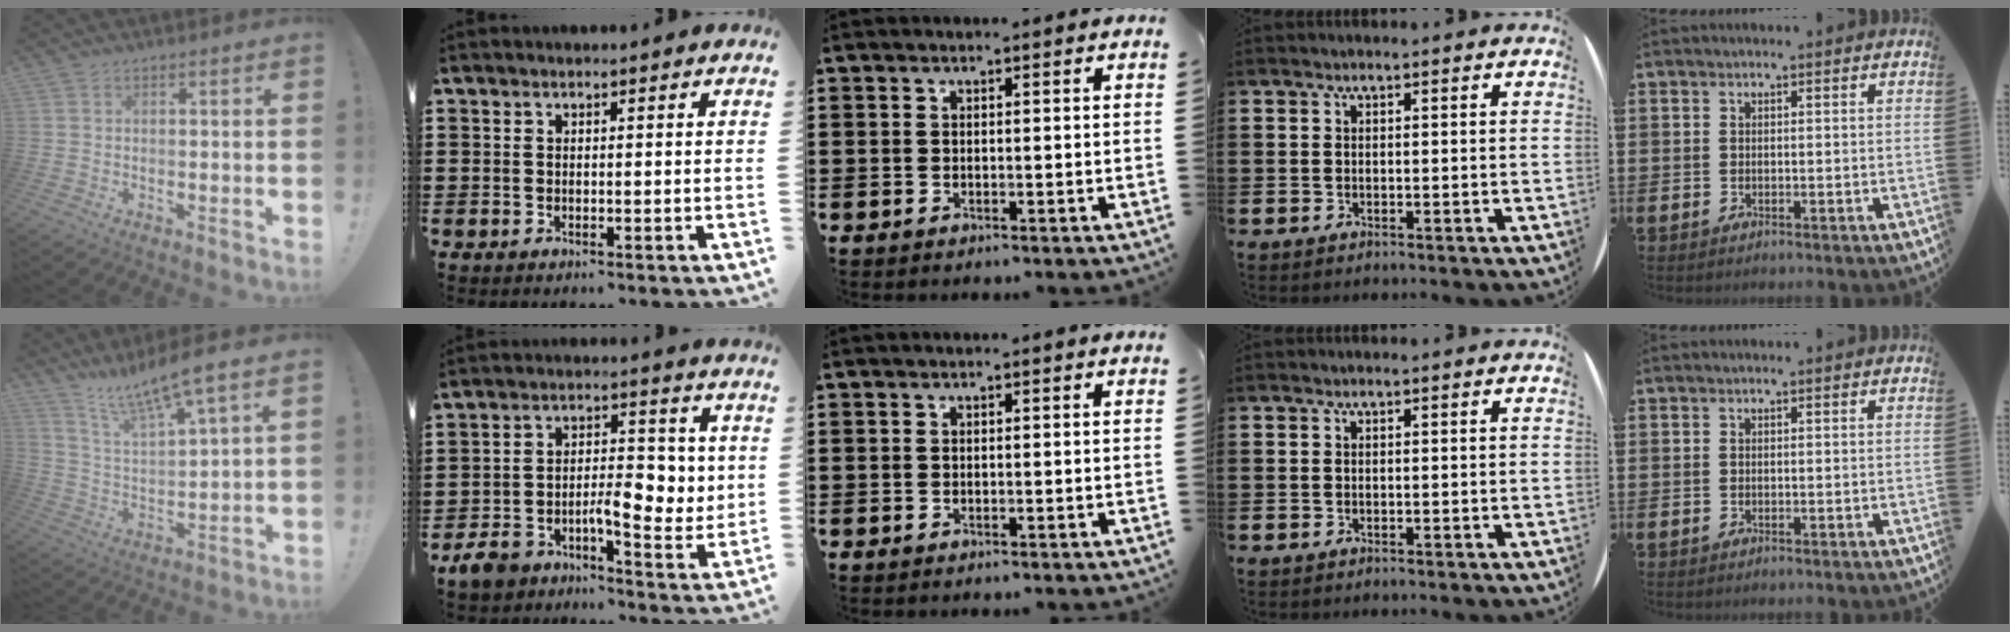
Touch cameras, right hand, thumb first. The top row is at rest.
{"thumb": {"total": 11.1, "force": [9.7, 0.5, 5.5], "torque": [-0.105, -0.070, 0.163]}, "index": {"total": 8.6, "force": [-2.0, 4.9, 6.7], "torque": [-0.093, 0.011, -0.038]}}